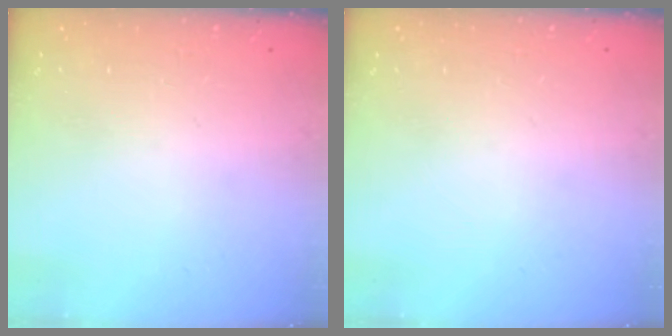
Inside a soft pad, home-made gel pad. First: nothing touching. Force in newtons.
{"total": 0.0}